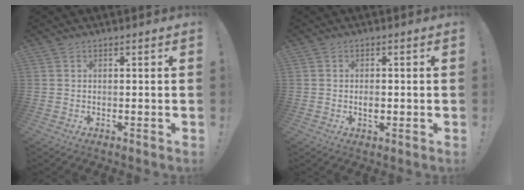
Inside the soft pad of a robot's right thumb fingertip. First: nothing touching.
{"total": 2.4, "force": [-0.5, 1.3, 1.9], "torque": [-0.019, -0.003, -0.010]}